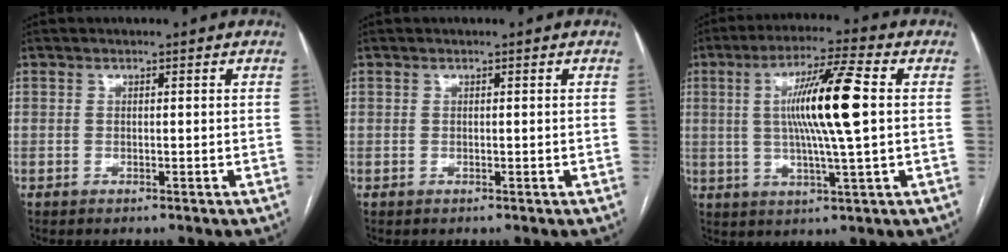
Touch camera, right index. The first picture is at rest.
{"total": 0.0}
{"total": 12.3, "force": [1.4, -0.3, 12.2], "torque": [-0.222, 0.005, 0.022]}